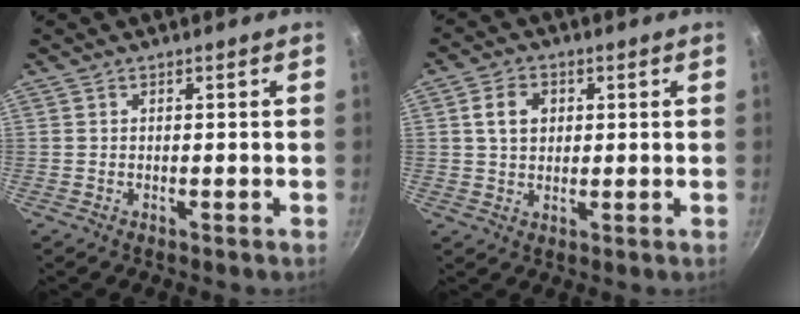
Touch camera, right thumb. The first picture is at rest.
{"total": 5.5, "force": [1.3, 4.2, 3.3], "torque": [-0.043, 0.006, 0.022]}